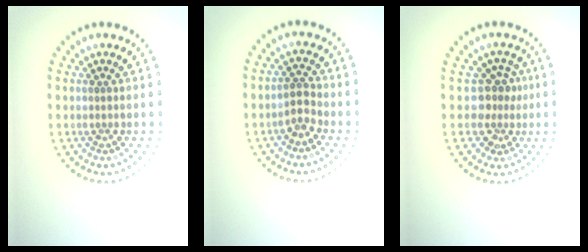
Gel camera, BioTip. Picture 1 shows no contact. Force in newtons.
{"total": 1.9, "press": 1.7, "slide": 0.8}
{"total": 2.7, "press": 2.0, "slide": 1.8}